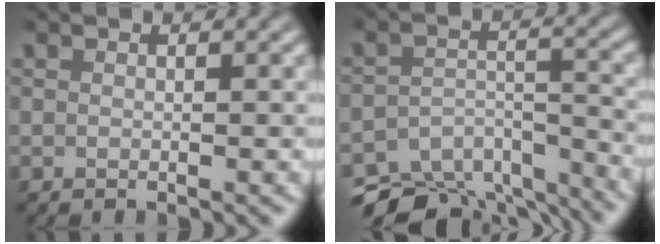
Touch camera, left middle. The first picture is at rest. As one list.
[{"total": 10.5, "force": [-9.2, 4.2, 2.9], "torque": [-0.032, -0.005, -0.122]}]